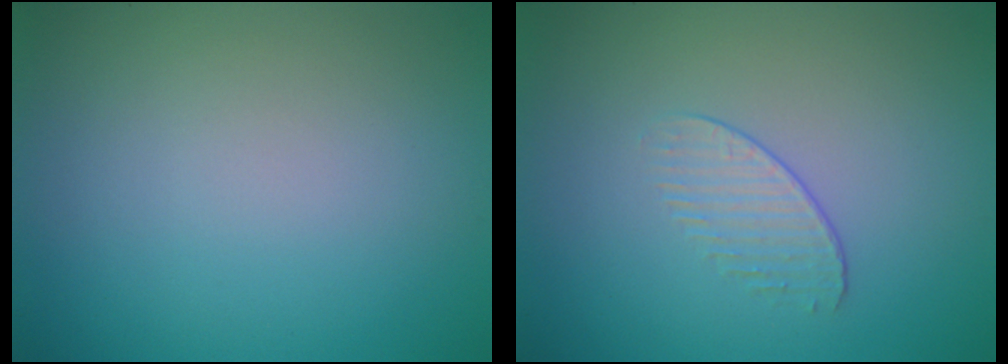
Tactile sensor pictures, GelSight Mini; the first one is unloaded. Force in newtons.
{"total": 1.2, "press": 0.6, "slide": 1.0}